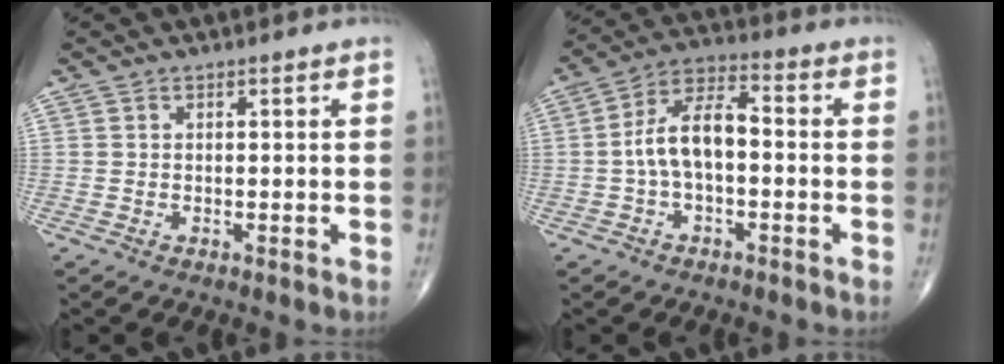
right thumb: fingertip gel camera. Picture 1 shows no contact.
{"total": 9.6, "force": [-1.0, 4.8, 8.2], "torque": [-0.152, 0.040, -0.027]}